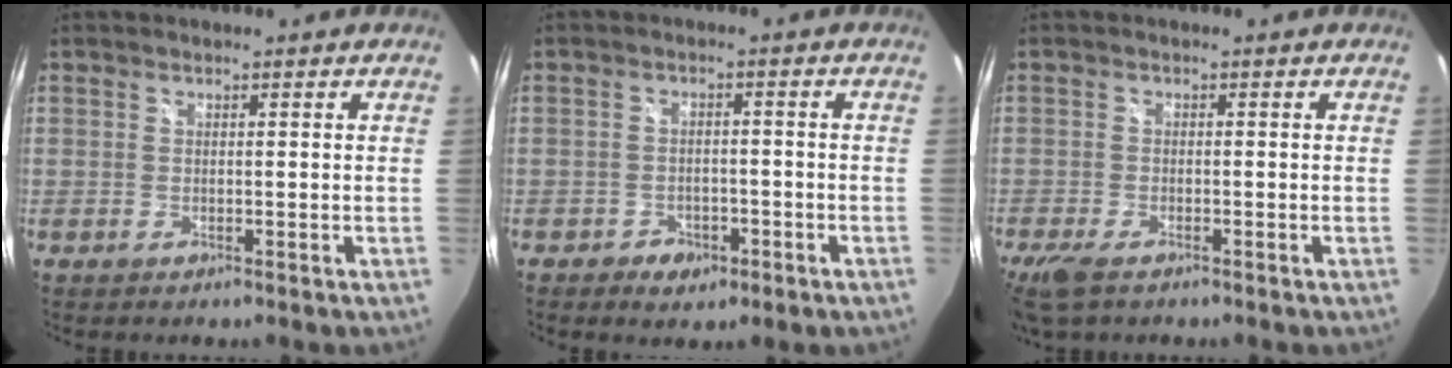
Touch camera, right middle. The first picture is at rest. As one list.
[{"total": 5.0, "force": [-2.9, 3.3, 2.3], "torque": [-0.059, 0.003, -0.034]}, {"total": 5.5, "force": [-3.9, 2.1, 3.3], "torque": [-0.083, -0.022, -0.075]}]